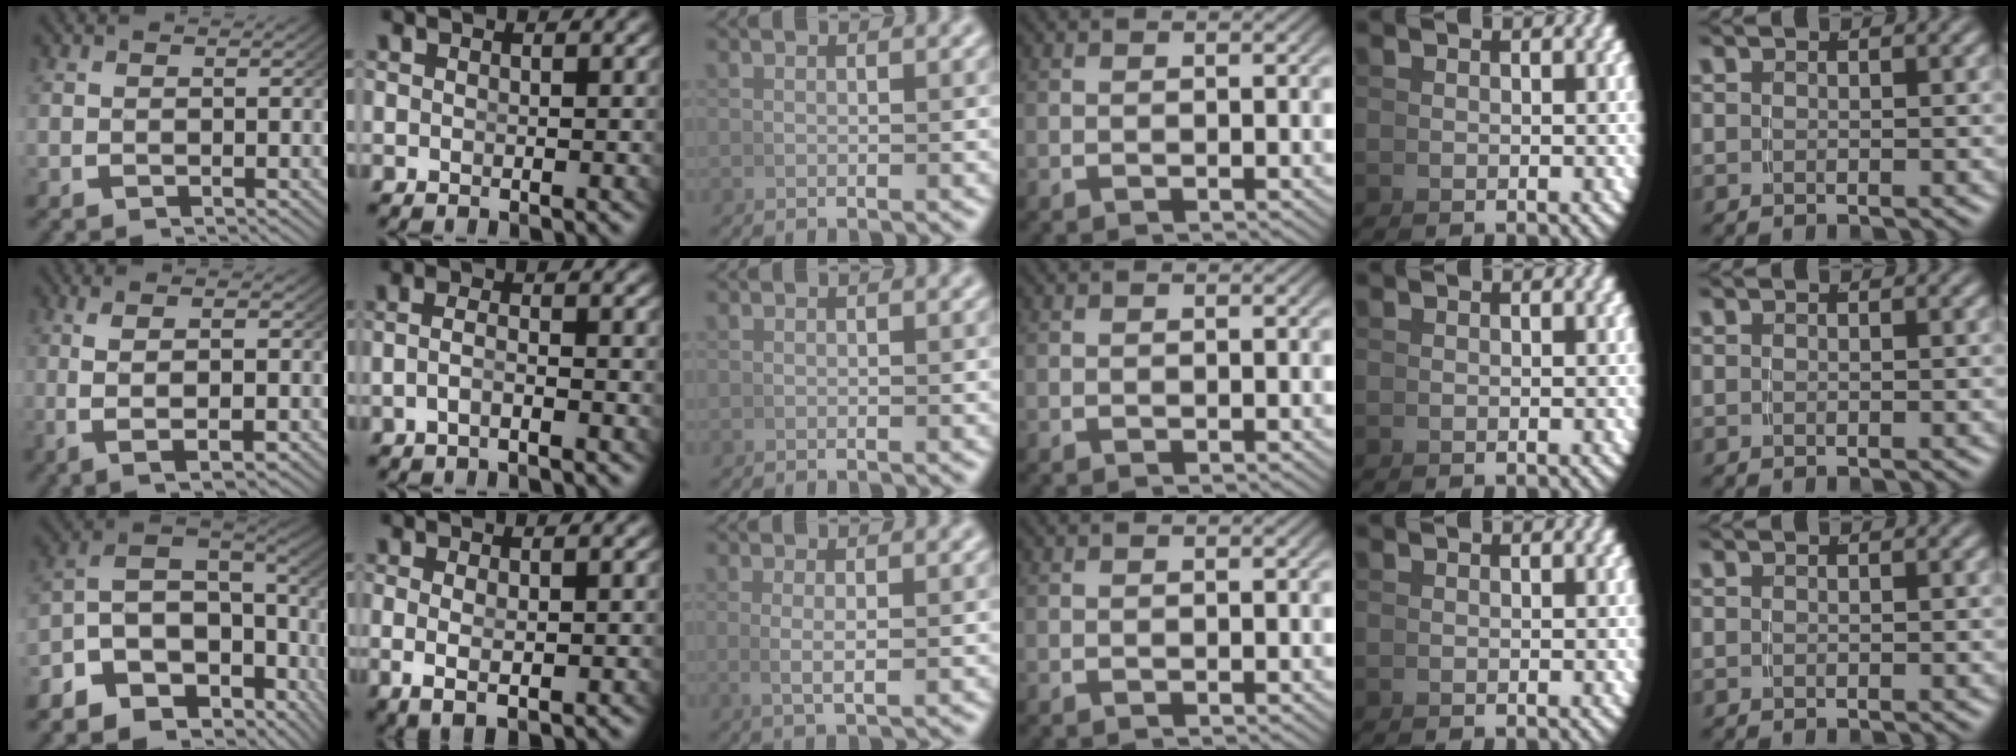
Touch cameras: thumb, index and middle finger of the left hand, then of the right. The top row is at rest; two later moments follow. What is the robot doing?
{"motion": "lift_and_place", "object": "hoodie"}